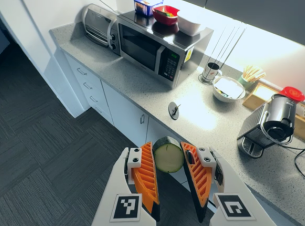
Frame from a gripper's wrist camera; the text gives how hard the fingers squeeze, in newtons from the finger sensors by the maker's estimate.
{"total": 9.4, "left": 9.3, "right": 9.6}